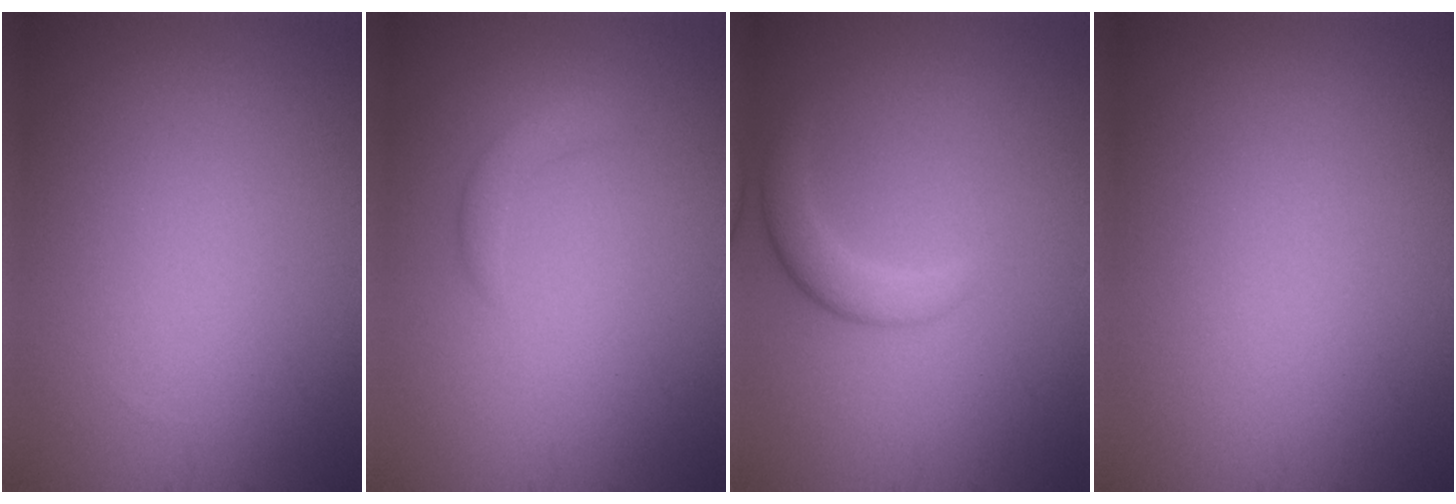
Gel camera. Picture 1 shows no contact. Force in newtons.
{"total": 1.5, "press": 1.5, "slide": 0.1}
{"total": 2.2, "press": 2.2, "slide": 0.2}
{"total": 0.0}